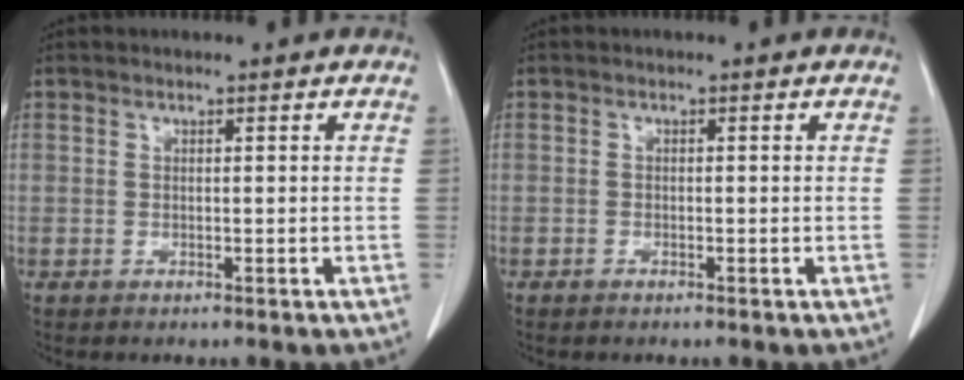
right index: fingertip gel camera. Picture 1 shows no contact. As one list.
[{"total": 1.0, "force": [-0.6, 0.5, 0.6], "torque": [-0.013, 0.000, -0.009]}]